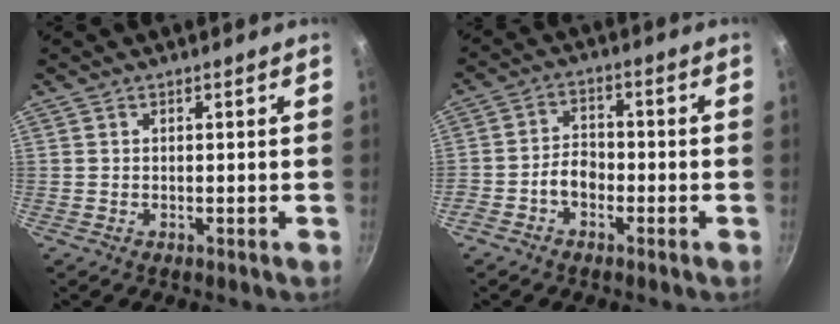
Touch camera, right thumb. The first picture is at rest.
{"total": 4.5, "force": [-2.2, 3.0, 2.4], "torque": [-0.029, 0.031, -0.044]}